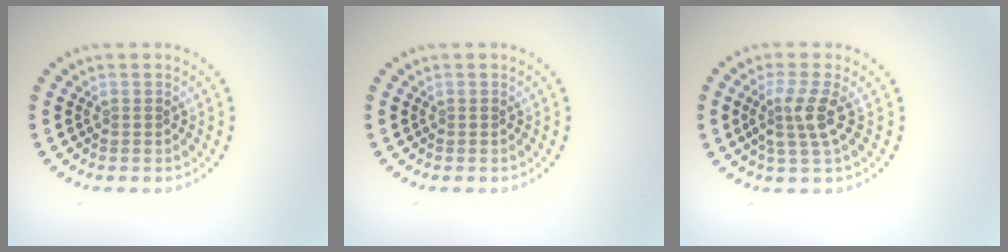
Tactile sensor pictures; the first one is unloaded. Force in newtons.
{"total": 0.0}
{"total": 2.8, "press": 2.2, "slide": 1.8}